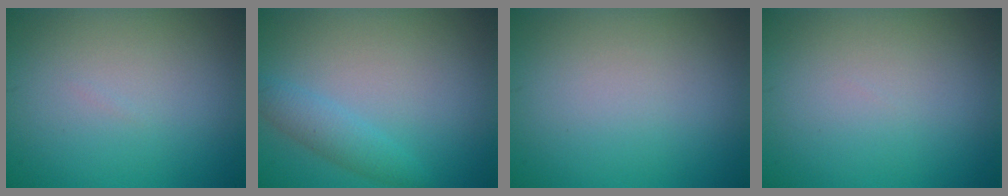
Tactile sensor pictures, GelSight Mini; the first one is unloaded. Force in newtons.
{"total": 2.2, "press": 2.2, "slide": 0.0}
{"total": 0.0}
{"total": 0.0}